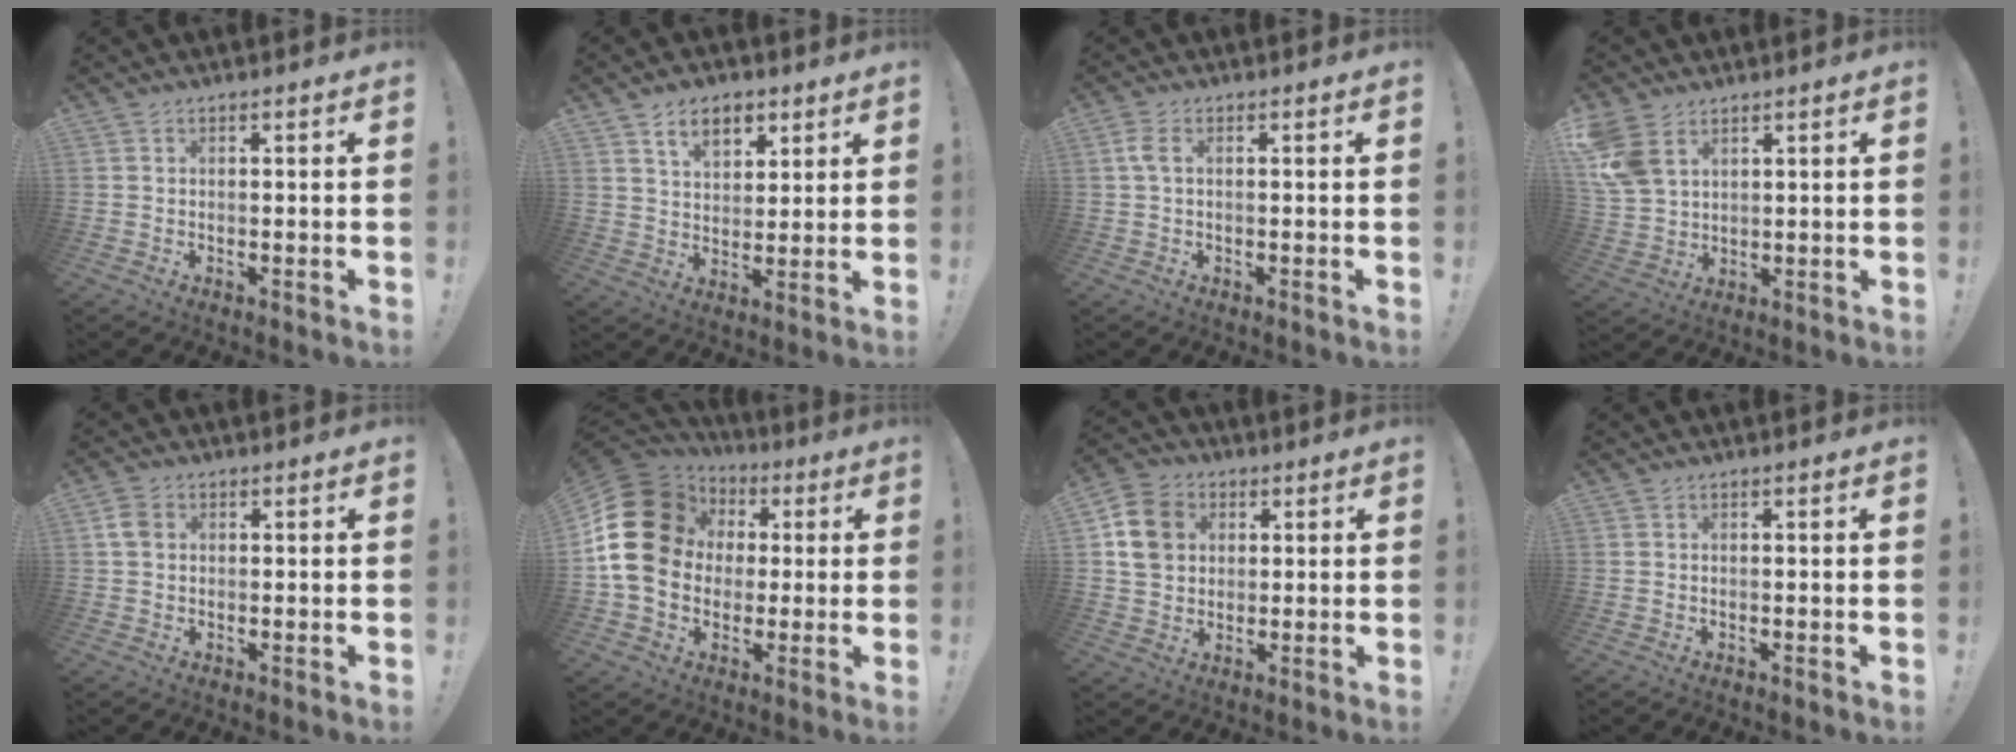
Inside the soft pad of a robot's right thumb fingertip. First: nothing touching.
{"total": 9.0, "force": [5.2, 5.6, 4.9], "torque": [-0.074, -0.017, 0.096]}
{"total": 3.1, "force": [0.5, 0.9, 2.9], "torque": [-0.057, 0.005, 0.011]}
{"total": 9.2, "force": [4.7, 6.1, 5.1], "torque": [-0.107, -0.013, 0.096]}
{"total": 4.2, "force": [0.9, 3.0, 2.8], "torque": [-0.047, 0.008, 0.019]}
{"total": 20.7, "force": [2.1, 16.9, 11.9], "torque": [-0.218, 0.006, 0.055]}
{"total": 10.4, "force": [2.8, 9.0, 4.6], "torque": [-0.063, 0.003, 0.060]}
{"total": 0.0}